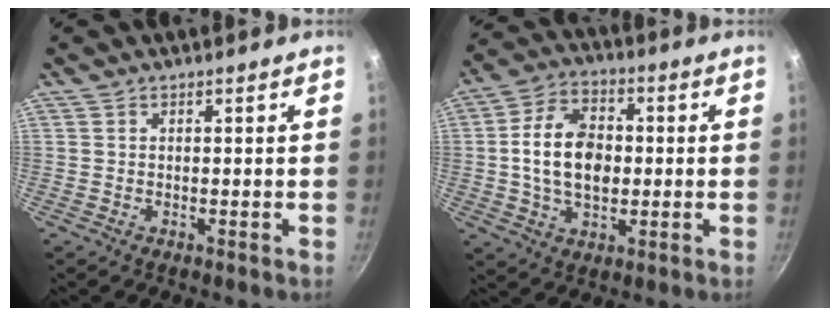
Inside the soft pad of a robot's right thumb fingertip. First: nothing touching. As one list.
[{"total": 13.3, "force": [0.1, 8.9, 9.9], "torque": [-0.151, 0.017, -0.006]}]